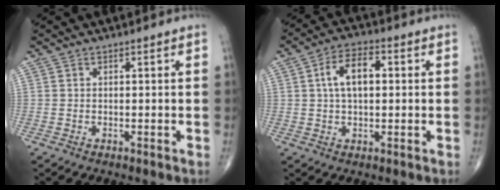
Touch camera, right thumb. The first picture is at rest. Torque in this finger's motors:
{"motor_torque": [-0.65, 0.79, 0.10, -0.07, 0.20]}